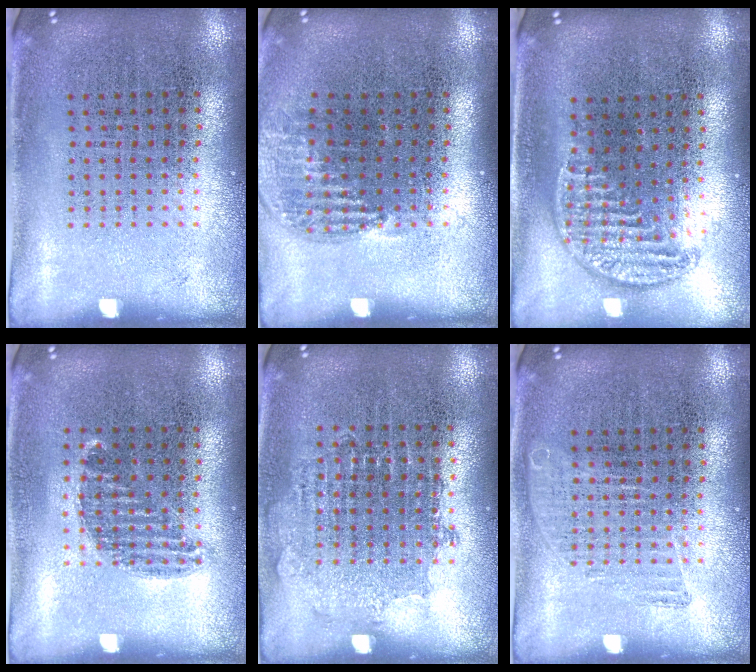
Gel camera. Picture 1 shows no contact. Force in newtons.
{"total": 0.9, "press": 0.9, "slide": 0.2}
{"total": 1.2, "press": 1.1, "slide": 0.5}
{"total": 0.8, "press": 0.6, "slide": 0.4}
{"total": 0.8, "press": 0.8, "slide": 0.3}
{"total": 1.0, "press": 1.0, "slide": 0.2}